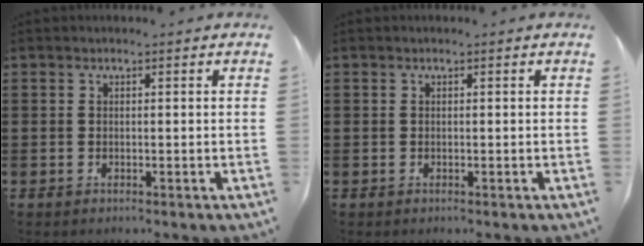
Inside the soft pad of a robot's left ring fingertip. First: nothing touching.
{"total": 0.0}